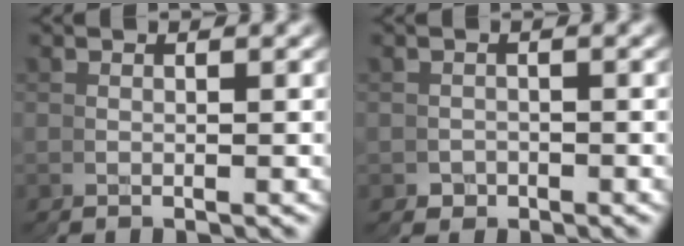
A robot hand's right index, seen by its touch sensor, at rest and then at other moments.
{"total": 2.7, "force": [-1.4, 2.0, -1.1], "torque": [0.022, -0.017, -0.015]}